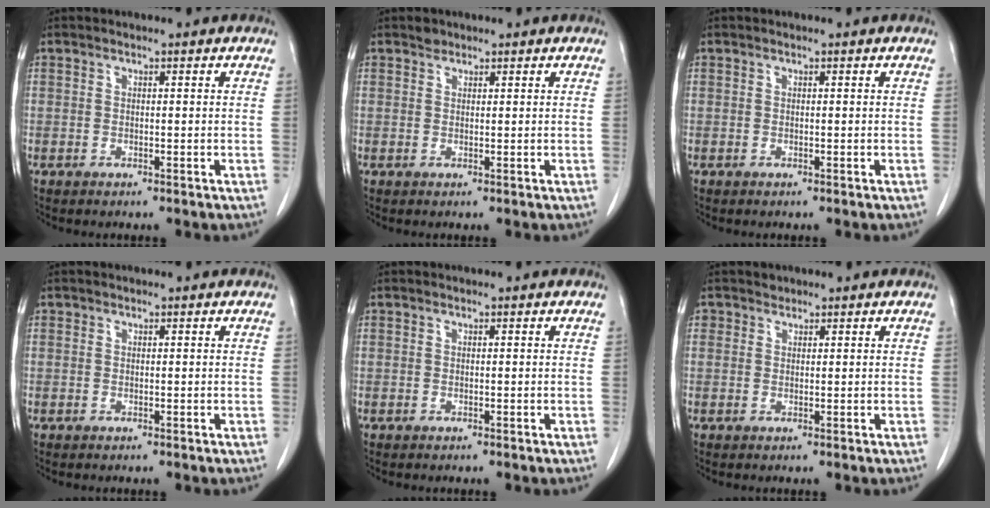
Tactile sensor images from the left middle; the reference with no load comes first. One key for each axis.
{"total": 0.9, "fx": 0.8, "fy": 0.6, "fz": 0.1, "tx": 0.001, "ty": 0.002, "tz": 0.010}
{"total": 0.0}
{"total": 0.0}
{"total": 0.0}
{"total": 1.0, "fx": 0.7, "fy": 0.7, "fz": -0.1, "tx": 0.006, "ty": 0.002, "tz": 0.009}